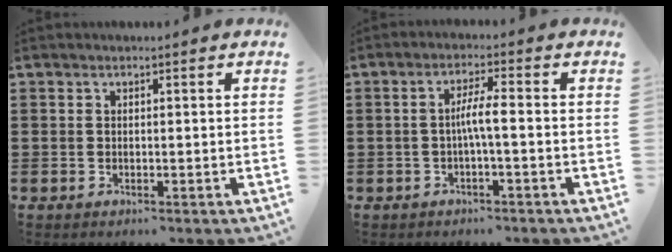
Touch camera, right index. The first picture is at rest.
{"total": 3.7, "force": [-0.6, 0.3, 3.6], "torque": [-0.066, 0.001, -0.014]}